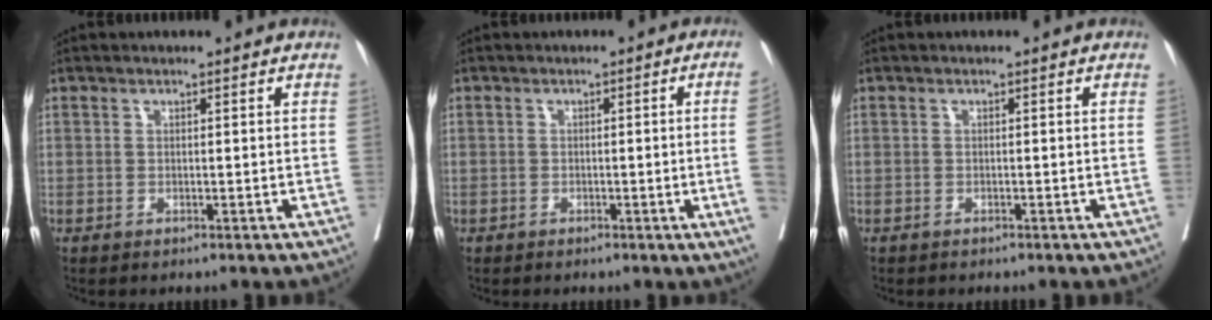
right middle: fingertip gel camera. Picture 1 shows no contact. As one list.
[{"total": 4.9, "force": [-1.0, -1.5, 4.5], "torque": [-0.053, -0.006, -0.012]}, {"total": 0.8, "force": [-0.7, 0.3, 0.2], "torque": [-0.008, 0.000, -0.010]}]